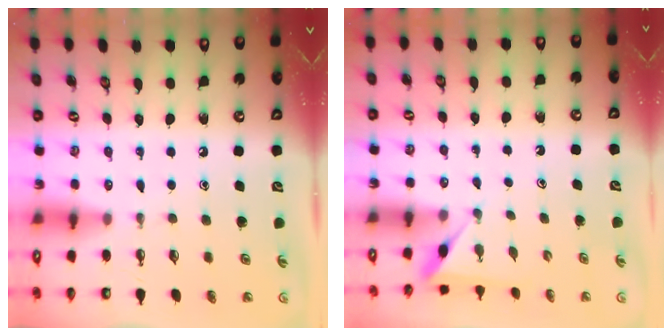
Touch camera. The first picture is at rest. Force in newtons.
{"total": 2.5, "press": 2.5, "slide": 0.2}